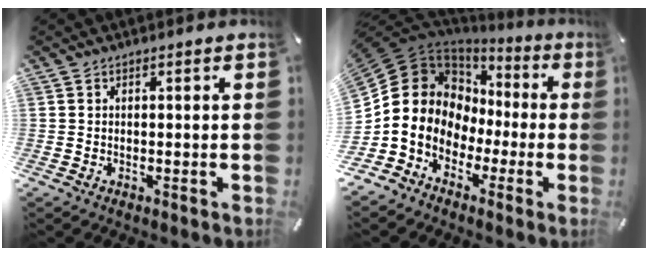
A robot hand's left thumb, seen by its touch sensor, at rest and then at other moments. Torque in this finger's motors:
{"motor_torque": [1.43, 3.57, 0.74, 0.39, 0.30]}